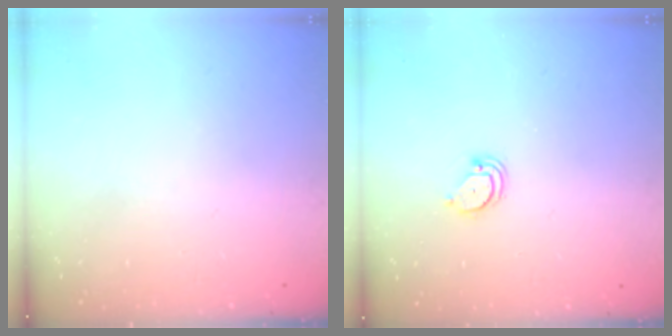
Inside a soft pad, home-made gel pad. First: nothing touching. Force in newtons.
{"total": 2.1, "press": 2.1, "slide": 0.2}